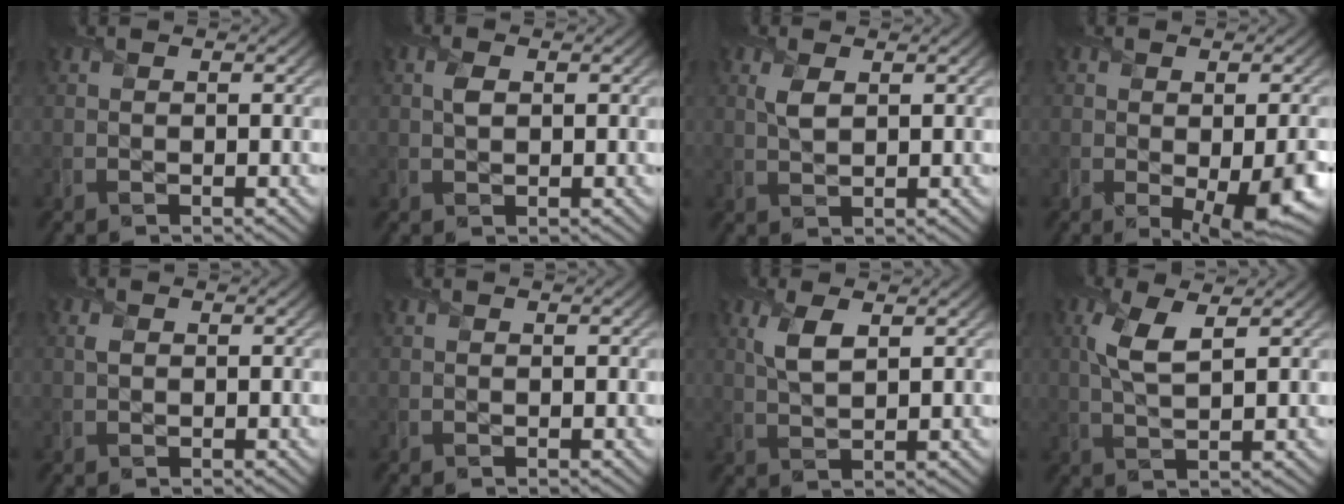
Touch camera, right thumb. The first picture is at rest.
{"total": 1.3, "force": [0.4, 0.8, 0.9], "torque": [-0.022, 0.002, 0.006]}
{"total": 2.4, "force": [1.0, 1.2, 1.8], "torque": [-0.047, 0.001, 0.018]}
{"total": 6.8, "force": [-1.8, 3.1, 5.8], "torque": [-0.086, -0.028, -0.014]}
{"total": 0.9, "force": [0.2, 0.7, 0.6], "torque": [-0.015, 0.003, 0.002]}
{"total": 0.0}
{"total": 3.8, "force": [1.6, 1.6, 3.0], "torque": [-0.073, 0.003, 0.033]}
{"total": 5.1, "force": [1.8, 1.7, 4.5], "torque": [-0.111, 0.005, 0.033]}